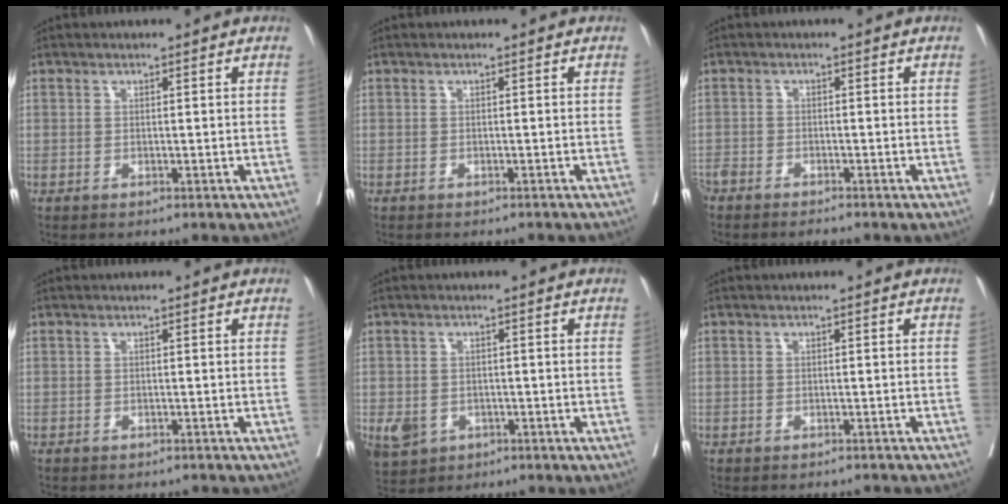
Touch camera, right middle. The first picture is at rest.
{"total": 2.6, "force": [-2.5, 0.2, 0.7], "torque": [-0.010, -0.004, -0.030]}
{"total": 3.0, "force": [-2.8, 0.5, 1.0], "torque": [-0.014, -0.008, -0.052]}
{"total": 2.7, "force": [-2.5, 0.8, 0.8], "torque": [-0.015, -0.005, -0.031]}
{"total": 5.2, "force": [-2.1, 4.3, 1.9], "torque": [-0.040, -0.002, -0.024]}
{"total": 4.1, "force": [-3.9, 0.6, 0.9], "torque": [-0.012, -0.009, -0.044]}